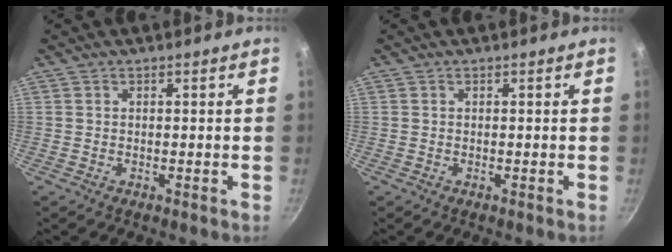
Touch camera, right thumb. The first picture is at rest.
{"total": 0.0}